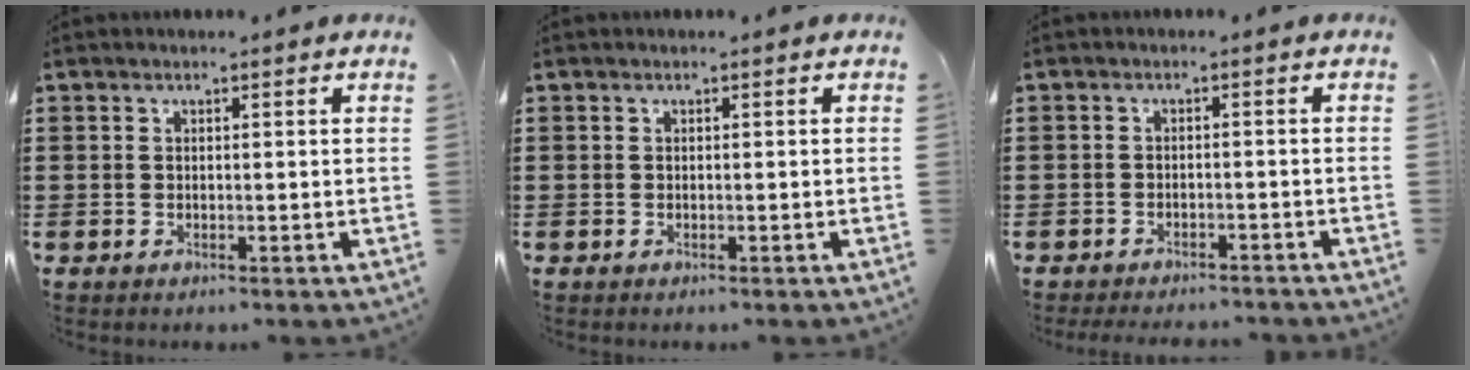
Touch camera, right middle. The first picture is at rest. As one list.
[{"total": 0.0}, {"total": 2.4, "force": [-2.4, 0.3, -0.1], "torque": [-0.004, 0.001, -0.053]}]